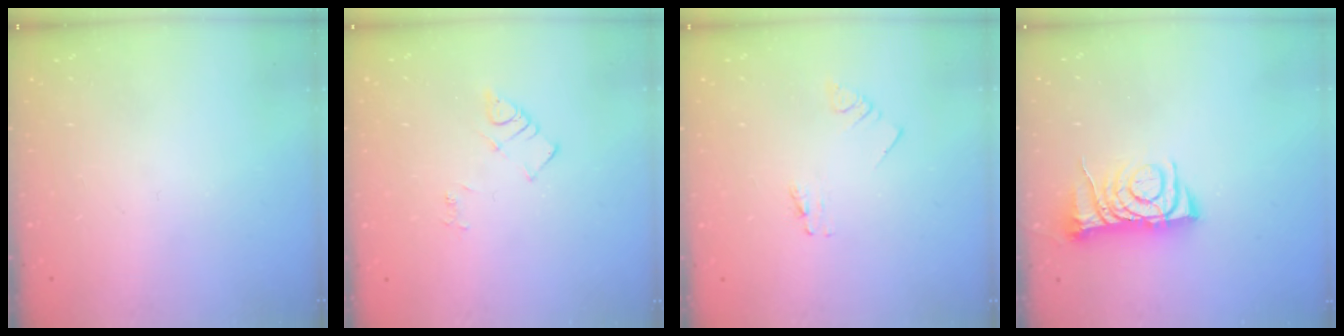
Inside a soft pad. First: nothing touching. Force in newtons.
{"total": 5.4, "press": 5.4, "slide": 0.1}
{"total": 0.6, "press": 0.6, "slide": 0.1}
{"total": 8.1, "press": 8.1, "slide": 0.9}